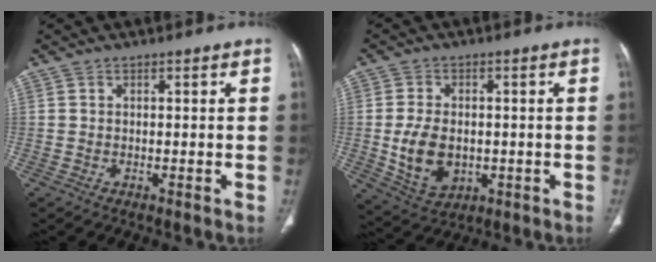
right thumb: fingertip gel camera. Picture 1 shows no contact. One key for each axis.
{"total": 9.7, "fx": -1.1, "fy": 6.6, "fz": 7.0, "tx": -0.115, "ty": -0.003, "tz": -0.003}